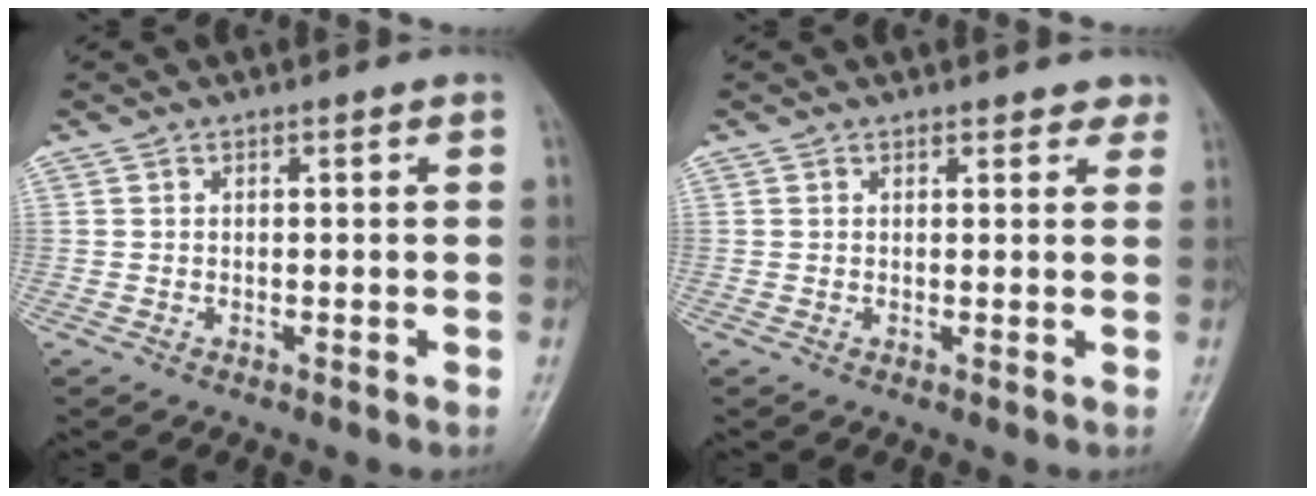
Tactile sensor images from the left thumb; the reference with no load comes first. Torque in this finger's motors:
{"motor_torque": [0.02, 0.12, -0.33, 0.12, 0.01]}